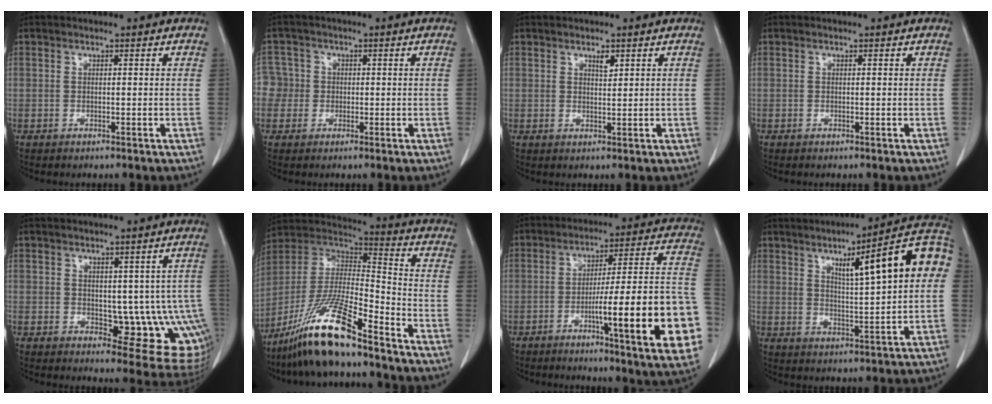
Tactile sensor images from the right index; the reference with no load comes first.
{"total": 3.7, "force": [-0.3, 3.7, -0.1], "torque": [0.015, 0.016, -0.011]}
{"total": 1.6, "force": [1.0, 0.5, 1.1], "torque": [-0.018, -0.004, 0.018]}
{"total": 0.0}
{"total": 10.6, "force": [-0.2, 4.9, 9.4], "torque": [-0.094, -0.001, 0.011]}
{"total": 17.1, "force": [-12.4, 1.6, 11.7], "torque": [-0.243, -0.016, -0.230]}
{"total": 22.0, "force": [-6.6, 1.2, 21.0], "torque": [-0.209, 0.009, -0.089]}
{"total": 15.9, "force": [4.5, 1.4, 15.2], "torque": [-0.210, 0.026, 0.059]}